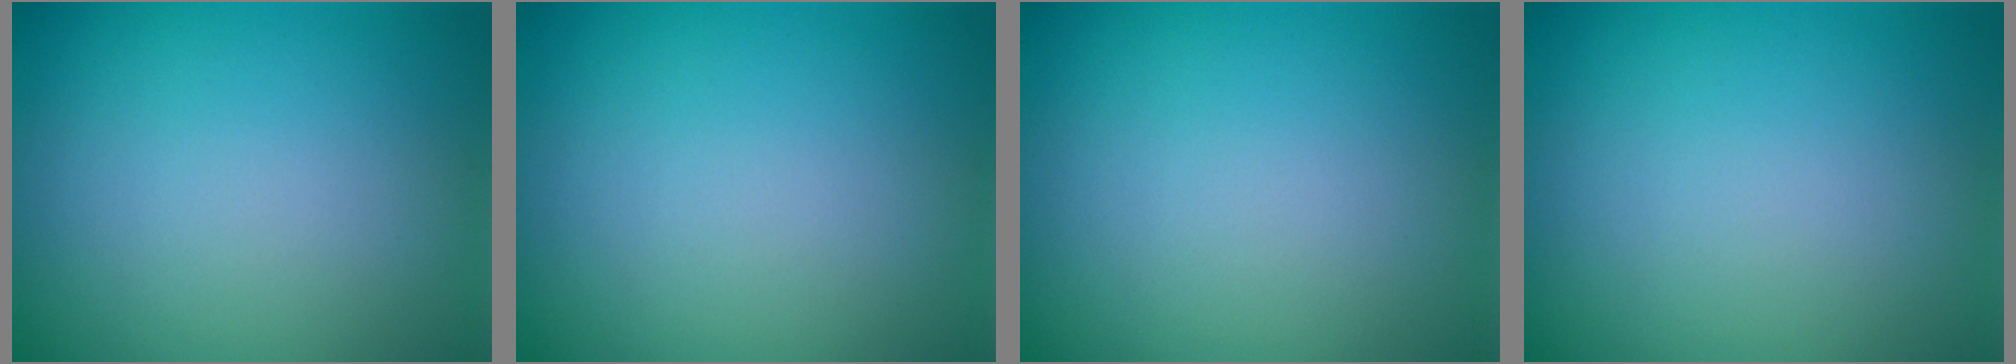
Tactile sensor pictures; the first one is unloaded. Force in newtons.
{"total": 0.0}
{"total": 0.0}
{"total": 0.0}